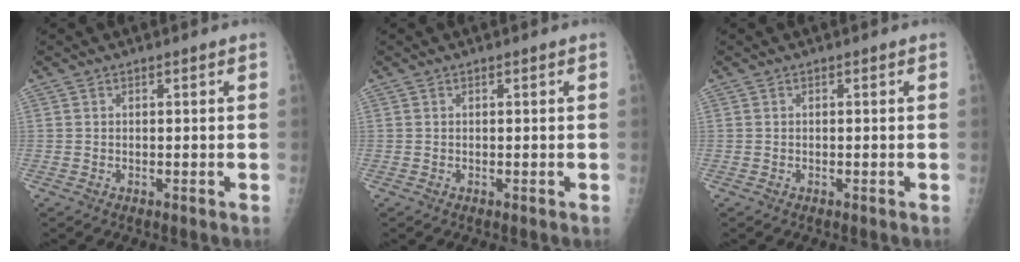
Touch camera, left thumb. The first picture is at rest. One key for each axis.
{"total": 0.0}
{"total": 0.0}